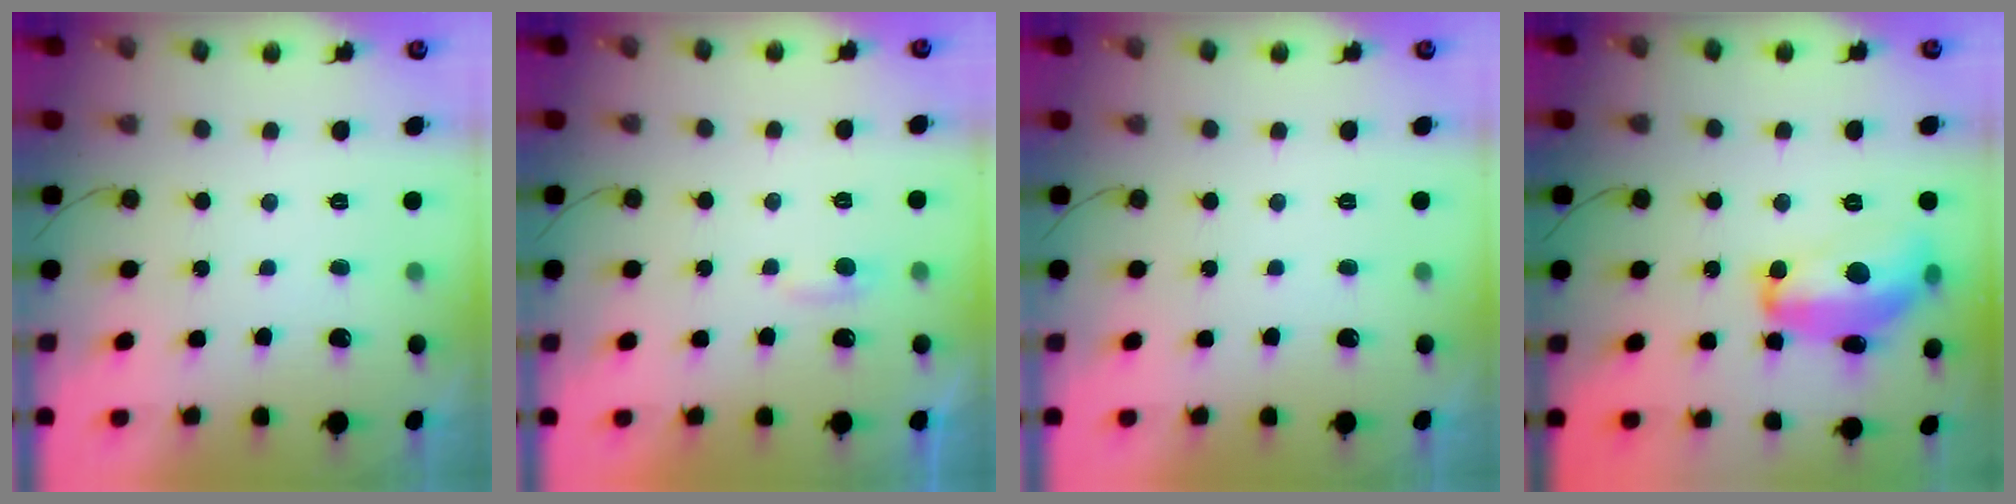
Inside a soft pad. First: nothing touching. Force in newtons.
{"total": 2.7, "press": 2.7, "slide": 0.2}
{"total": 0.0}
{"total": 16.6, "press": 16.6, "slide": 0.6}